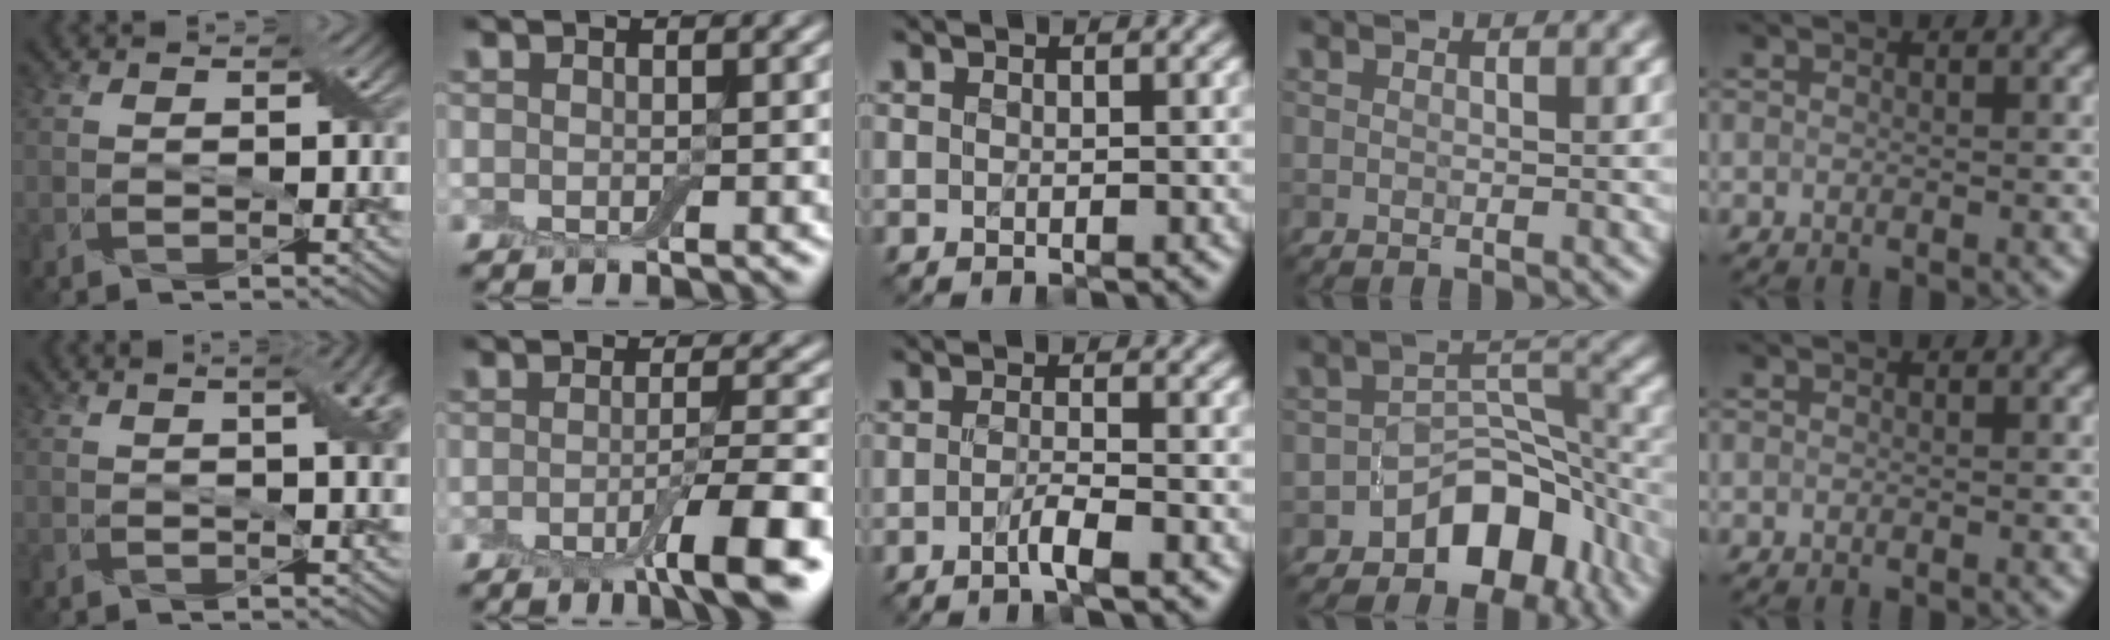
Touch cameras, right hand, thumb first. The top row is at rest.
{"thumb": {"total": 5.3, "force": [1.4, 2.0, 4.7], "torque": [-0.033, 0.014, 0.008]}, "index": {"total": 6.0, "force": [-2.8, 0.9, 5.2], "torque": [-0.077, 0.000, -0.045]}, "middle": {"total": 2.1, "force": [-1.0, 0.1, 1.9], "torque": [-0.033, 0.006, -0.026]}, "ring": {"total": 7.2, "force": [-4.5, 4.3, 3.7], "torque": [-0.029, 0.000, -0.074]}}